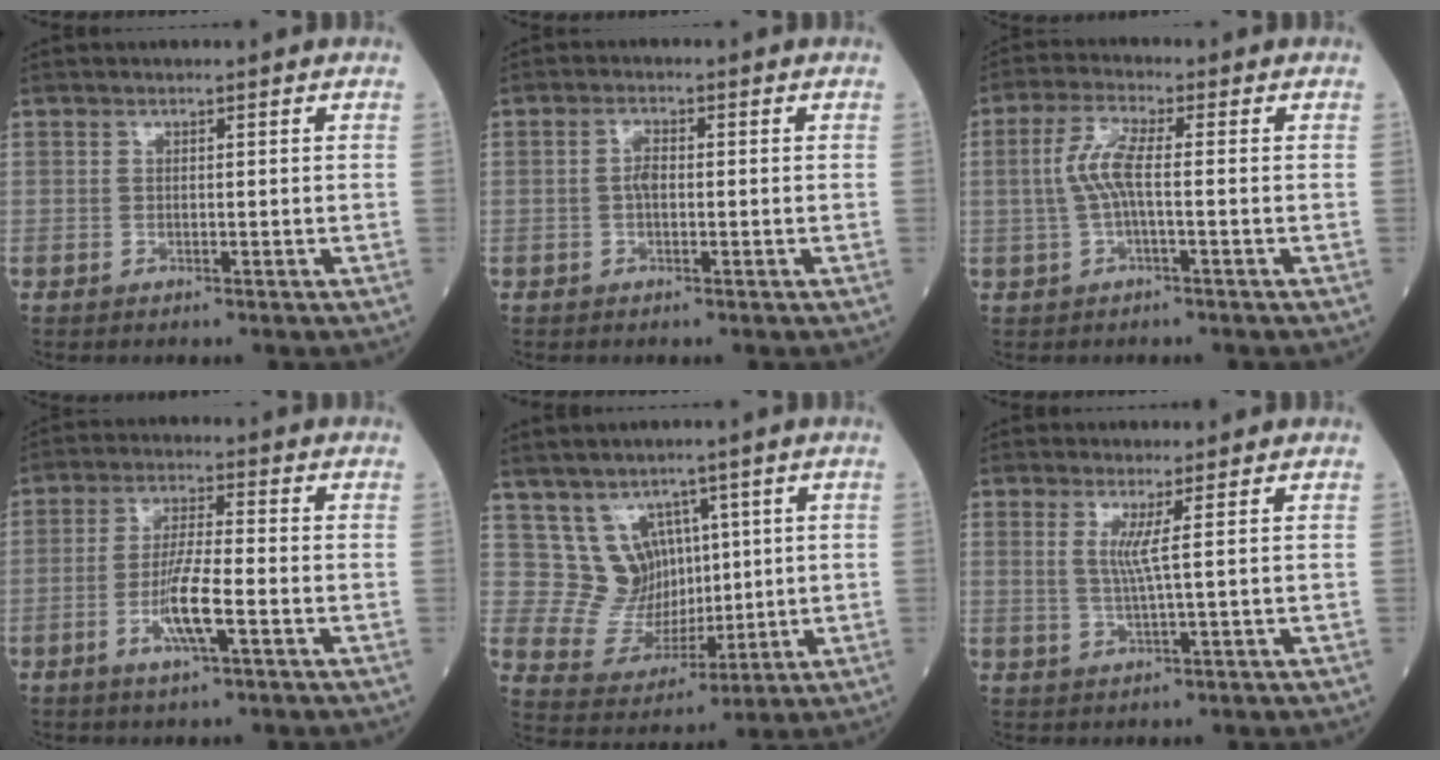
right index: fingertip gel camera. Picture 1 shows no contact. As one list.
[{"total": 2.2, "force": [-0.1, 0.9, 2.0], "torque": [-0.040, 0.005, -0.002]}, {"total": 5.2, "force": [-0.1, 0.7, 5.1], "torque": [-0.115, 0.011, -0.006]}, {"total": 7.4, "force": [-2.5, 0.6, 6.9], "torque": [-0.134, -0.006, -0.049]}, {"total": 7.4, "force": [3.5, 6.3, 1.9], "torque": [-0.036, 0.024, 0.081]}, {"total": 2.9, "force": [0.9, -0.7, 2.7], "torque": [-0.056, -0.007, 0.018]}]